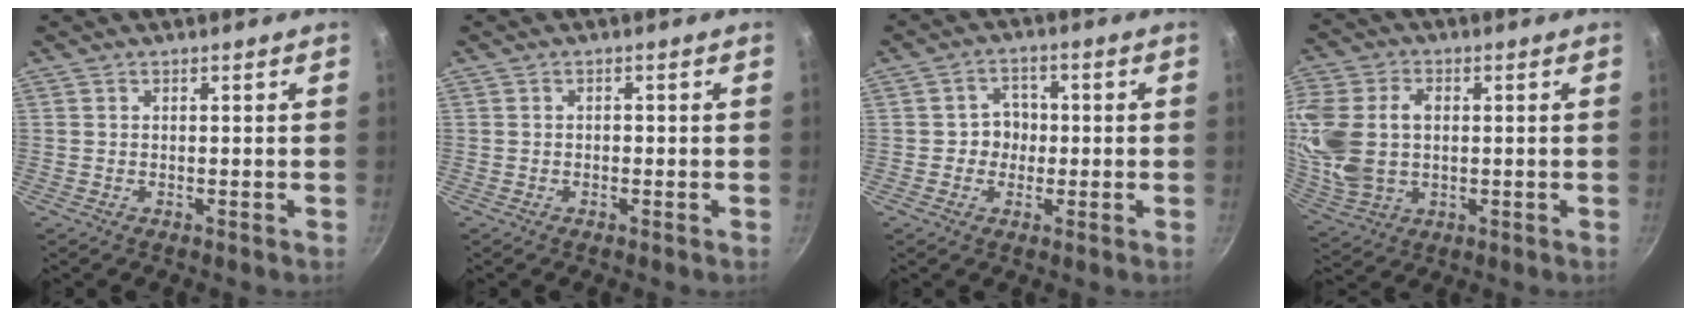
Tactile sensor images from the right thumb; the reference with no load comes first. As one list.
[{"total": 0.7, "force": [-0.3, 0.6, 0.3], "torque": [-0.005, 0.004, -0.004]}, {"total": 4.6, "force": [-0.5, 4.3, 1.7], "torque": [0.014, 0.011, -0.013]}, {"total": 15.2, "force": [1.4, 10.7, 10.7], "torque": [-0.227, 0.002, 0.034]}]